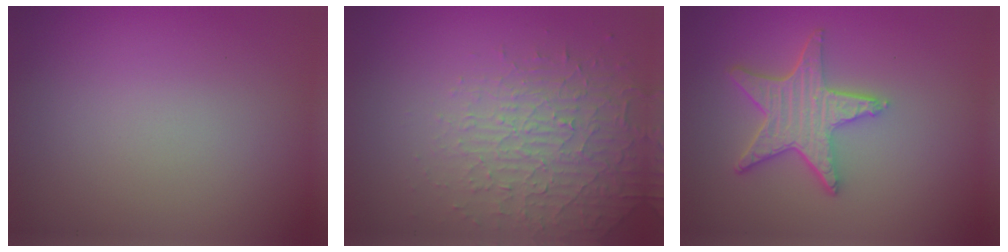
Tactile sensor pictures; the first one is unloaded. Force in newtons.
{"total": 4.6, "press": 3.2, "slide": 3.3}
{"total": 4.8, "press": 4.2, "slide": 2.4}